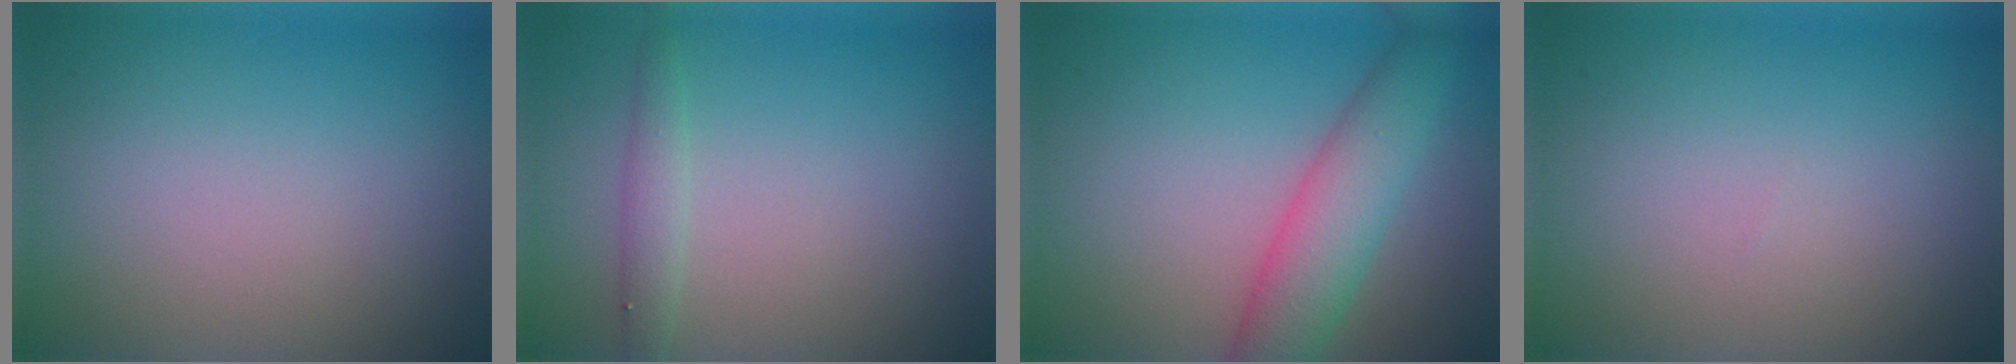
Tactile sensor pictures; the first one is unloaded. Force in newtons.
{"total": 1.5, "press": 1.5, "slide": 0.1}
{"total": 5.6, "press": 5.6, "slide": 0.1}
{"total": 0.0}